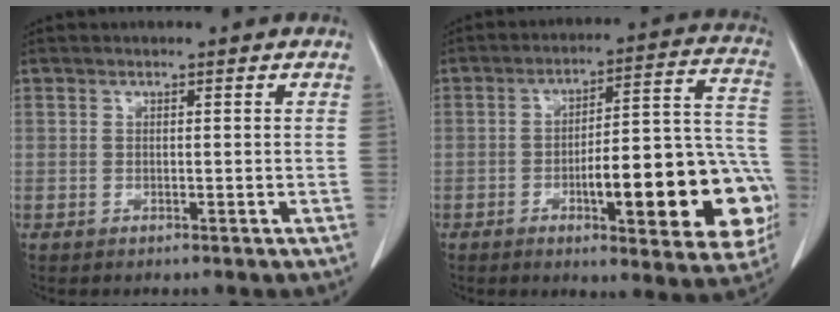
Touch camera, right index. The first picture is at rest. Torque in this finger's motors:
{"motor_torque": [1.52, -0.62, 0.75, 0.15]}